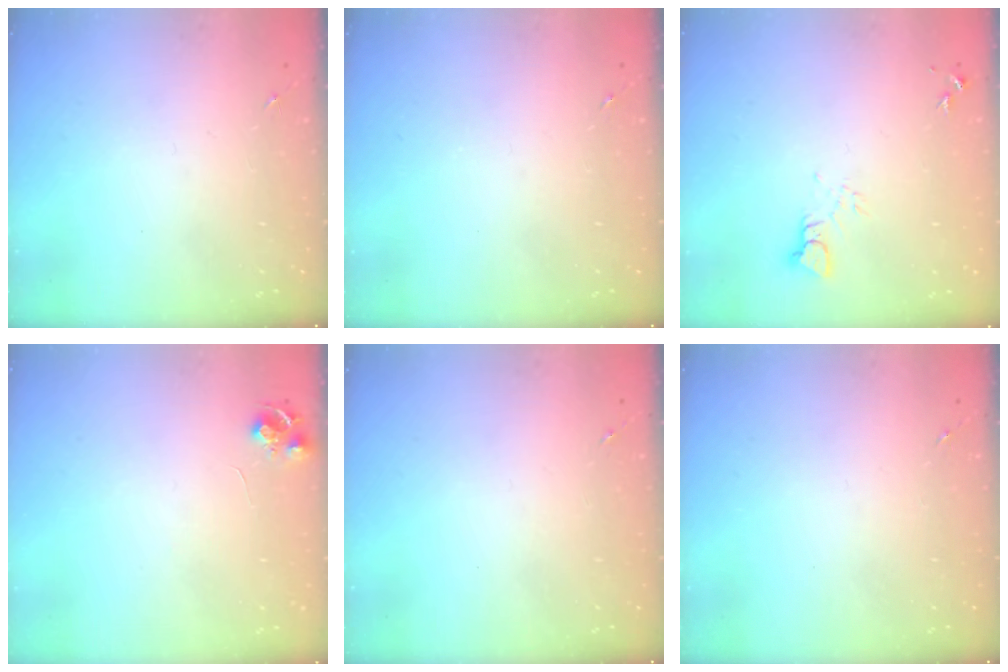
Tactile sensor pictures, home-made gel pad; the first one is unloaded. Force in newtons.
{"total": 0.0}
{"total": 3.3, "press": 3.3, "slide": 0.3}
{"total": 6.8, "press": 6.7, "slide": 0.9}
{"total": 0.0}
{"total": 0.0}